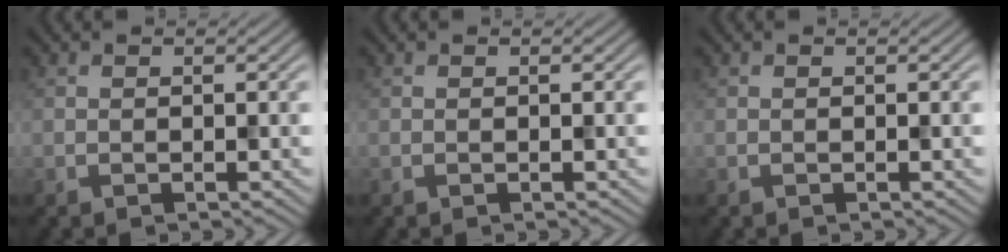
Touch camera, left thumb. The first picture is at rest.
{"total": 0.0}
{"total": 0.0}